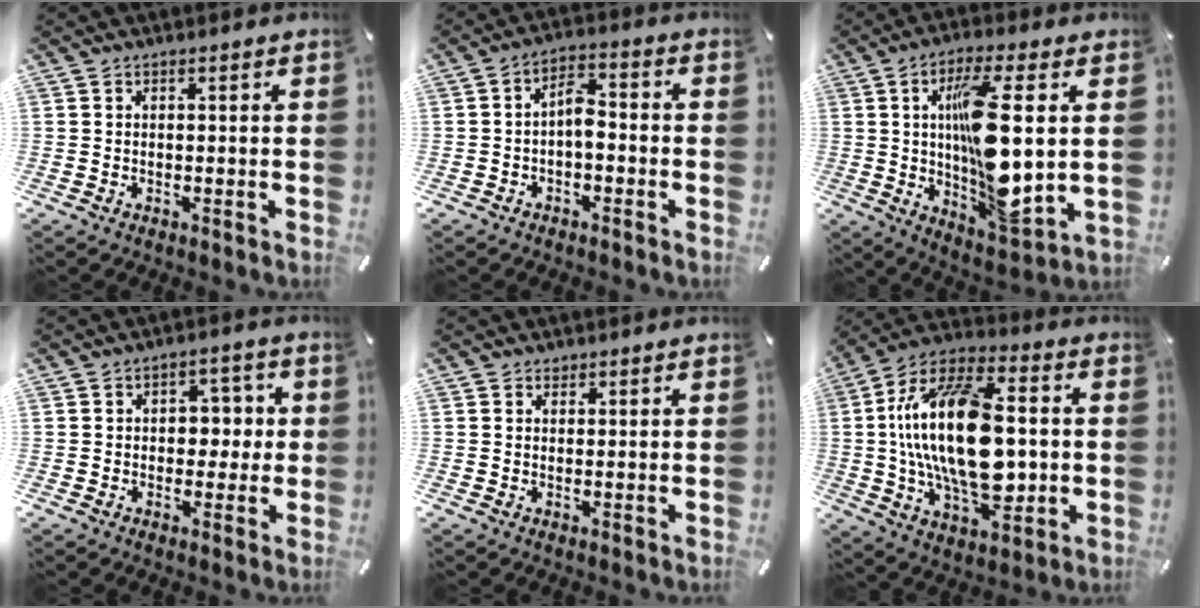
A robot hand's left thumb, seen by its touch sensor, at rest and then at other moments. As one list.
[{"total": 5.7, "force": [-1.7, 3.1, 4.5], "torque": [-0.077, 0.023, -0.030]}, {"total": 17.9, "force": [2.7, 5.2, 17.0], "torque": [-0.296, -0.024, 0.034]}, {"total": 6.4, "force": [0.0, 5.0, 4.0], "torque": [-0.043, 0.001, -0.010]}, {"total": 1.0, "force": [0.5, 0.9, 0.2], "torque": [0.005, 0.000, 0.006]}, {"total": 25.1, "force": [0.3, 13.9, 20.9], "torque": [-0.412, -0.004, 0.003]}]